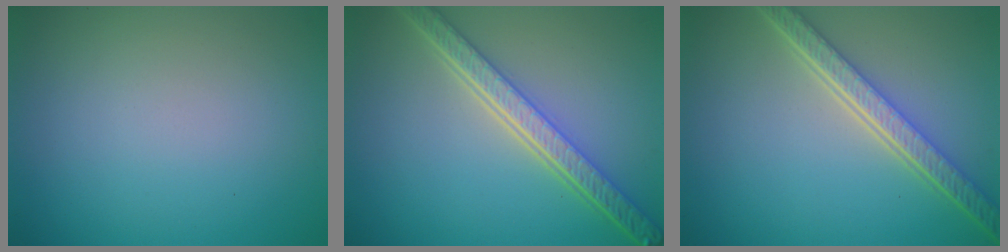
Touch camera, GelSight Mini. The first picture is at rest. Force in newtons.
{"total": 5.9, "press": 4.5, "slide": 3.8}
{"total": 5.5, "press": 4.1, "slide": 3.8}